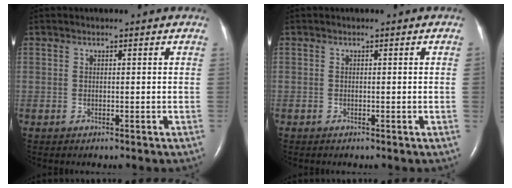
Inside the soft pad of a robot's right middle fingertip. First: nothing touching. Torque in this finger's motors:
{"motor_torque": [0.36, -0.36, -0.57, -0.21]}